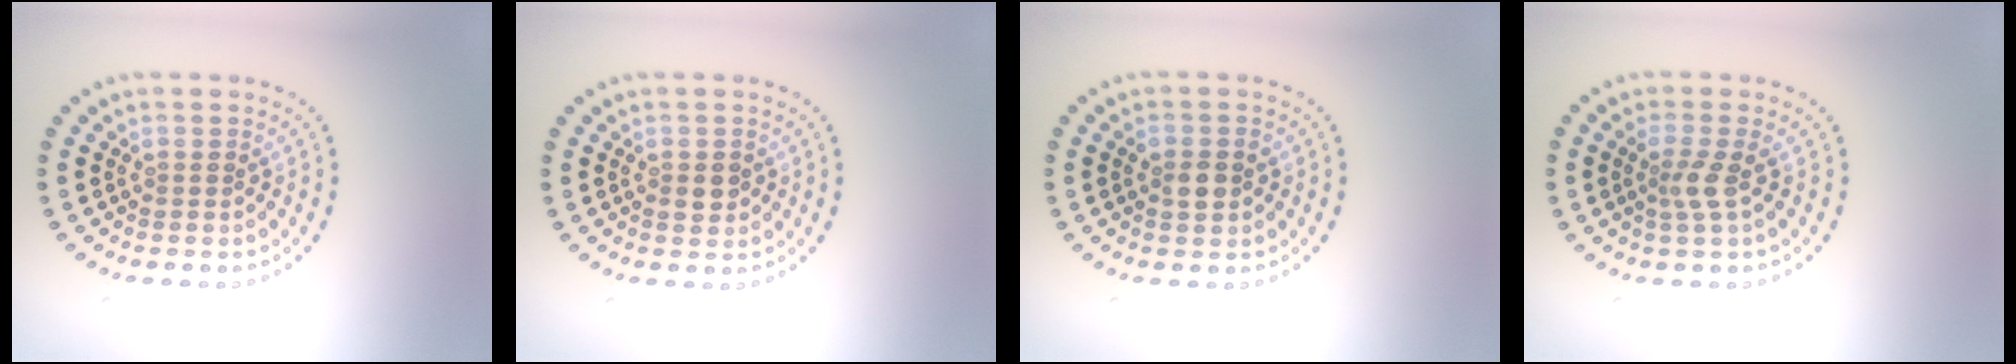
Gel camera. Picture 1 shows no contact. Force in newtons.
{"total": 1.4, "press": 1.4, "slide": 0.1}
{"total": 2.3, "press": 2.3, "slide": 0.0}
{"total": 2.0, "press": 1.4, "slide": 1.4}